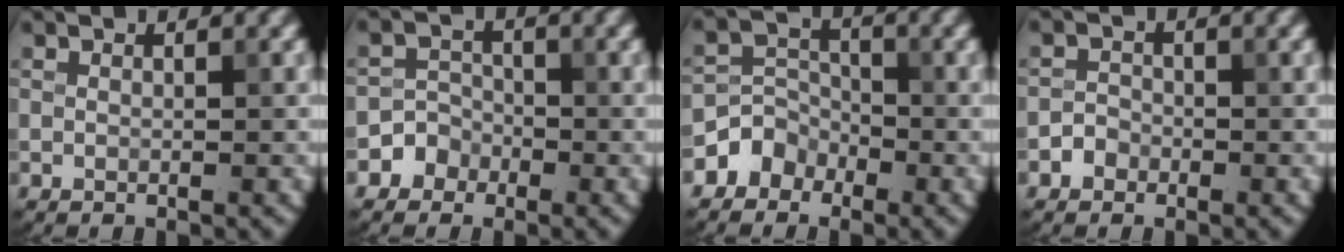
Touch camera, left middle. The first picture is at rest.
{"total": 2.4, "force": [-1.4, 2.0, 0.1], "torque": [0.026, 0.011, -0.033]}
{"total": 2.8, "force": [-1.8, 2.1, 0.3], "torque": [0.004, 0.010, -0.039]}
{"total": 1.4, "force": [-0.8, 1.1, 0.2], "torque": [0.004, 0.006, -0.015]}